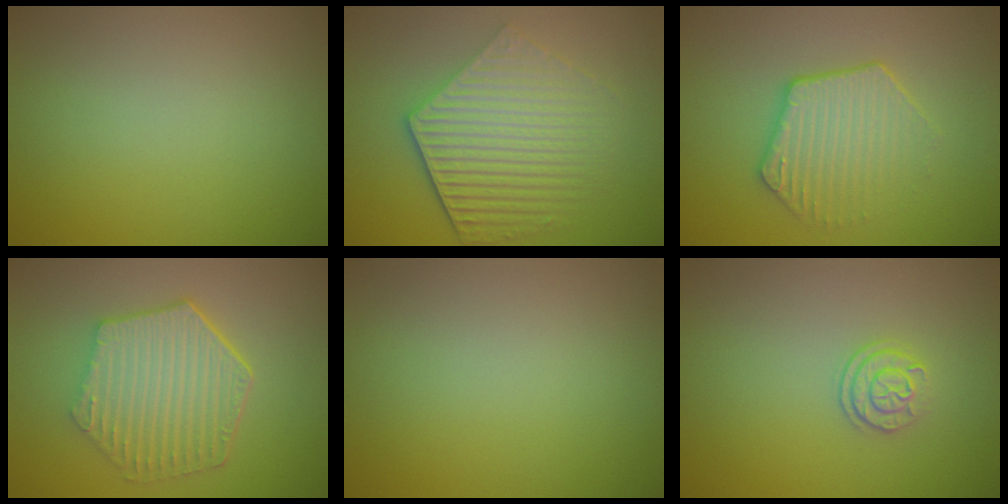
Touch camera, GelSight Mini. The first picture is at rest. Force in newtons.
{"total": 6.2, "press": 4.5, "slide": 4.3}
{"total": 3.6, "press": 3.2, "slide": 1.6}
{"total": 6.2, "press": 4.8, "slide": 4.0}
{"total": 0.0}
{"total": 2.1, "press": 1.7, "slide": 1.3}